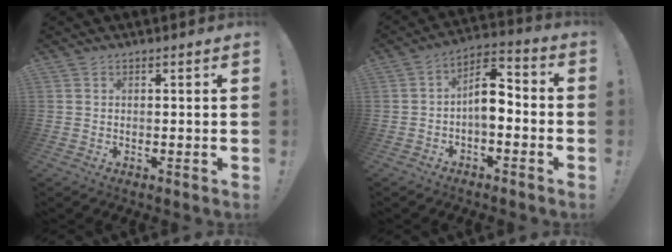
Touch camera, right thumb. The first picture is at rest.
{"total": 9.0, "force": [-1.9, 5.1, 7.2], "torque": [-0.114, 0.019, -0.032]}